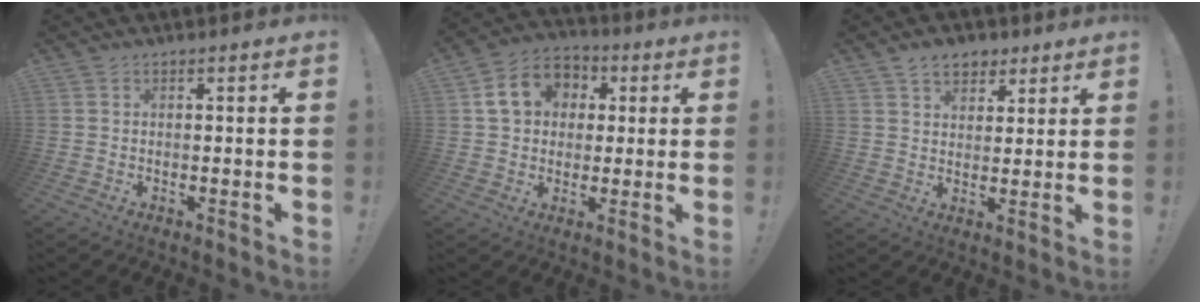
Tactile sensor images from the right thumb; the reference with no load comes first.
{"total": 12.6, "force": [3.3, 10.5, 6.2], "torque": [-0.084, 0.005, 0.069]}
{"total": 7.3, "force": [4.4, 5.1, 2.9], "torque": [-0.042, -0.016, 0.083]}